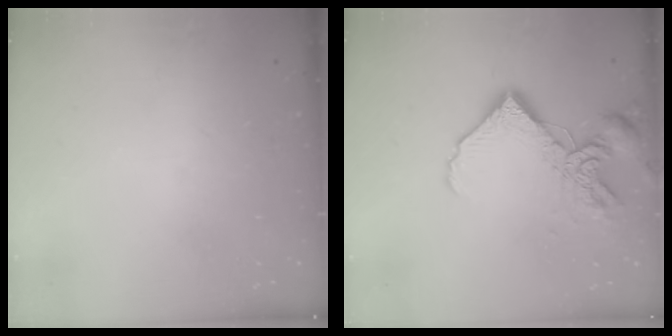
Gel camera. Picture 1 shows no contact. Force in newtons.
{"total": 11.9, "press": 11.8, "slide": 1.4}